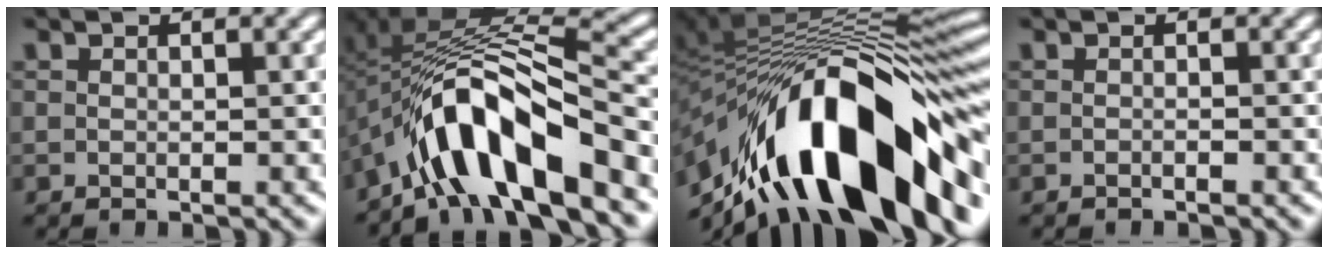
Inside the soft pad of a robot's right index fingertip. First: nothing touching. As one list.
[{"total": 11.6, "force": [-3.3, 6.0, 9.4], "torque": [-0.170, -0.009, -0.046]}, {"total": 20.9, "force": [-4.0, 10.6, 17.6], "torque": [-0.270, 0.001, -0.055]}, {"total": 0.8, "force": [-0.7, -0.3, -0.1], "torque": [0.002, -0.001, -0.012]}]